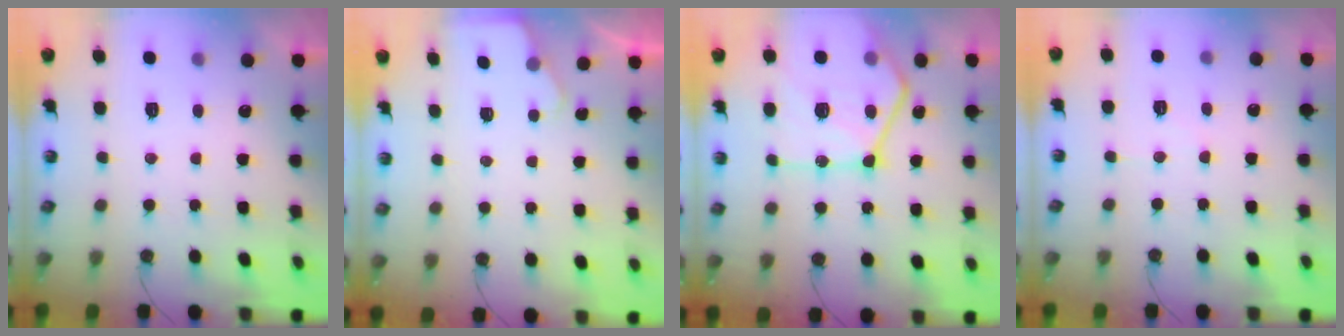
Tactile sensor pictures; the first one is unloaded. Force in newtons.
{"total": 1.7, "press": 1.6, "slide": 0.2}
{"total": 23.3, "press": 23.2, "slide": 2.7}
{"total": 3.4, "press": 3.4, "slide": 0.5}